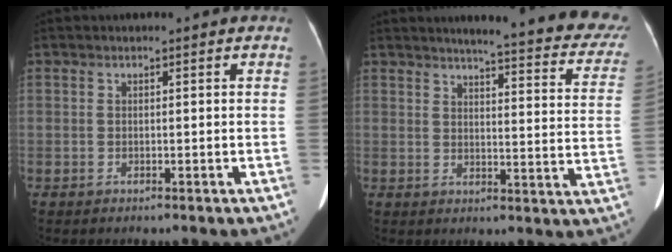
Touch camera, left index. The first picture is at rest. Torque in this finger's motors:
{"motor_torque": [0.75, -1.14, 0.08, 0.03]}